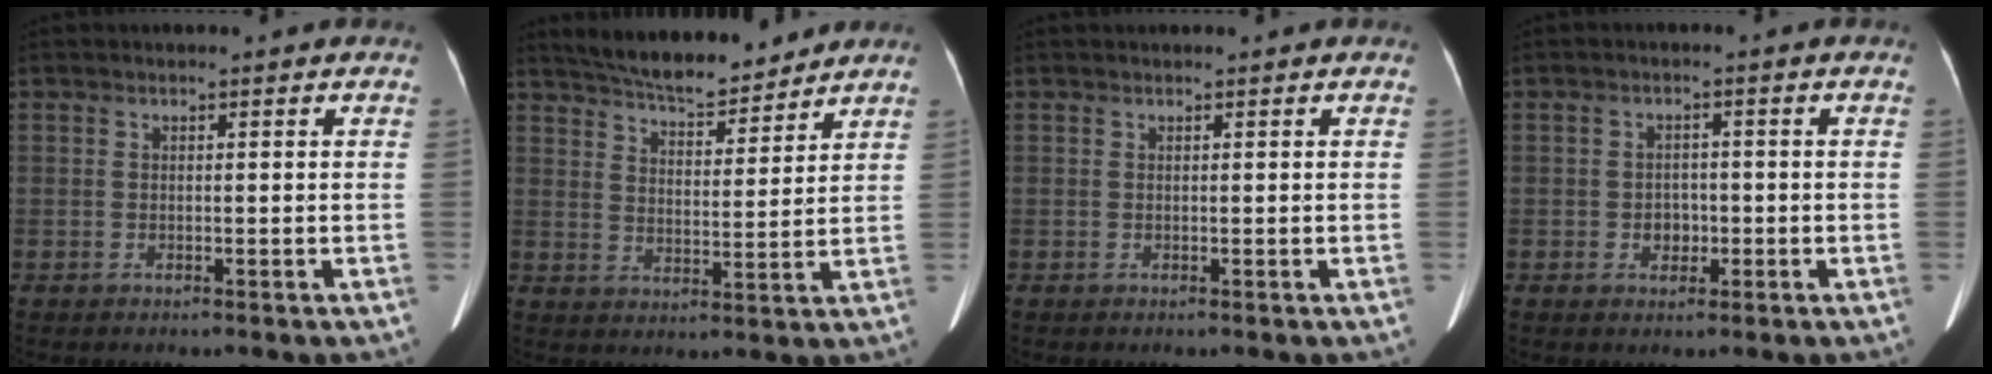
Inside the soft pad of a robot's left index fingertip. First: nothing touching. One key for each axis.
{"total": 11.3, "fx": 10.5, "fy": 1.9, "fz": 3.8, "tx": -0.063, "ty": 0.006, "tz": 0.167}
{"total": 0.8, "fx": 0.7, "fy": 0.1, "fz": 0.2, "tx": -0.005, "ty": 0.021, "tz": 0.013}
{"total": 2.4, "fx": -0.7, "fy": 1.9, "fz": 1.2, "tx": -0.016, "ty": 0.007, "tz": -0.007}